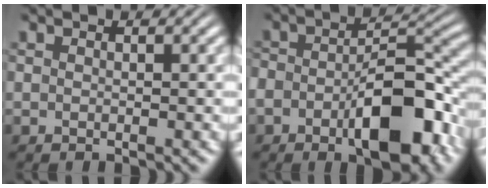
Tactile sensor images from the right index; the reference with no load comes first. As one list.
[{"total": 8.1, "force": [-2.9, 4.0, 6.5], "torque": [-0.106, 0.000, -0.051]}]